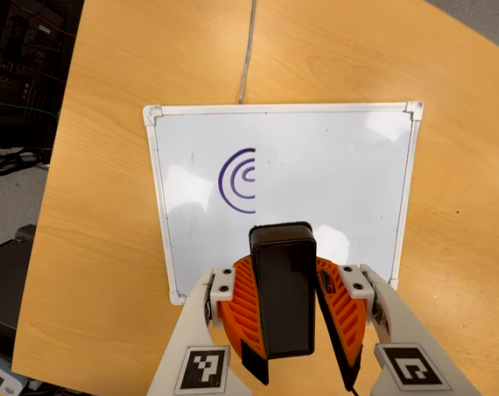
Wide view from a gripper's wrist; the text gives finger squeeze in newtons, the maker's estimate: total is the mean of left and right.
{"total": 8.5, "left": 9.6, "right": 7.5}